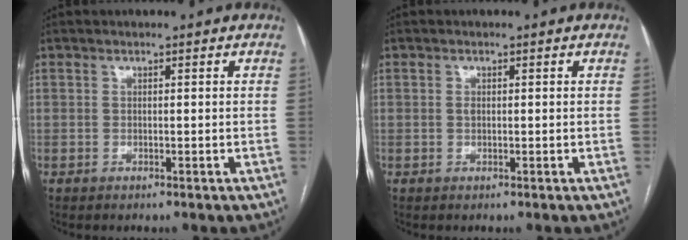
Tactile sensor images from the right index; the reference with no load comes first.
{"total": 0.7, "force": [0.1, 0.5, 0.5], "torque": [-0.011, 0.001, 0.001]}